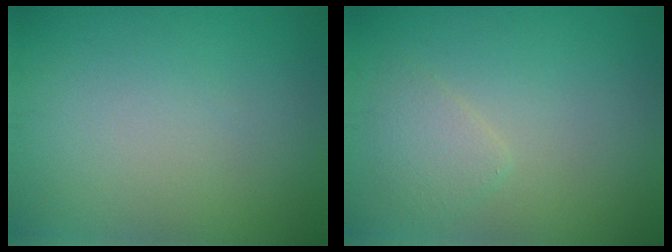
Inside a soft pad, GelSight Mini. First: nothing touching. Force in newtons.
{"total": 1.7, "press": 1.7, "slide": 0.2}